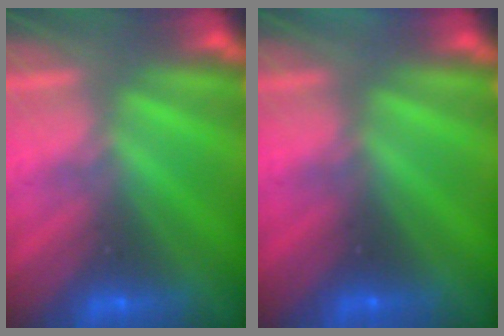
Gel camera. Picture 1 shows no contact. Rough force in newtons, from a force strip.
{"total": 3.4}